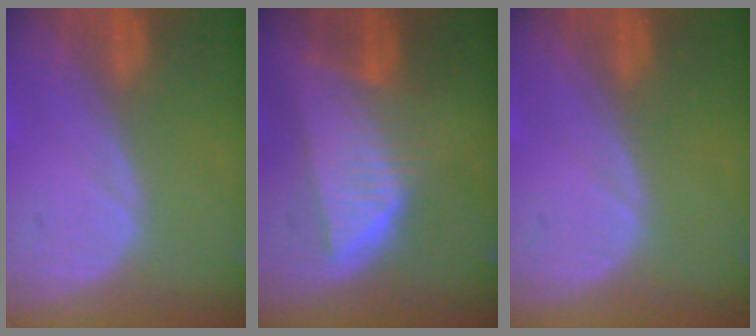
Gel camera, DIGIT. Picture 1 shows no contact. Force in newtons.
{"total": 8.0, "press": 7.2, "slide": 3.5}
{"total": 0.0}